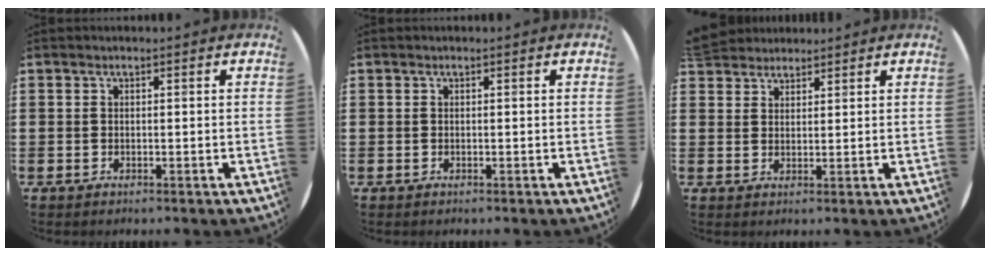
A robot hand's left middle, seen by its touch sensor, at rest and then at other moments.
{"total": 0.0}
{"total": 3.3, "force": [3.1, 1.0, -0.2], "torque": [-0.004, -0.003, 0.061]}